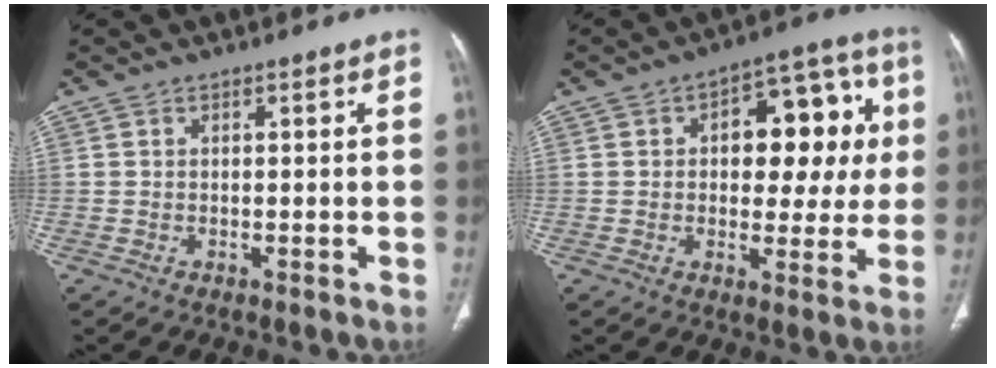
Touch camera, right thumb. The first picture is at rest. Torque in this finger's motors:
{"motor_torque": [0.52, 2.79, 1.01, 0.02, 0.04]}